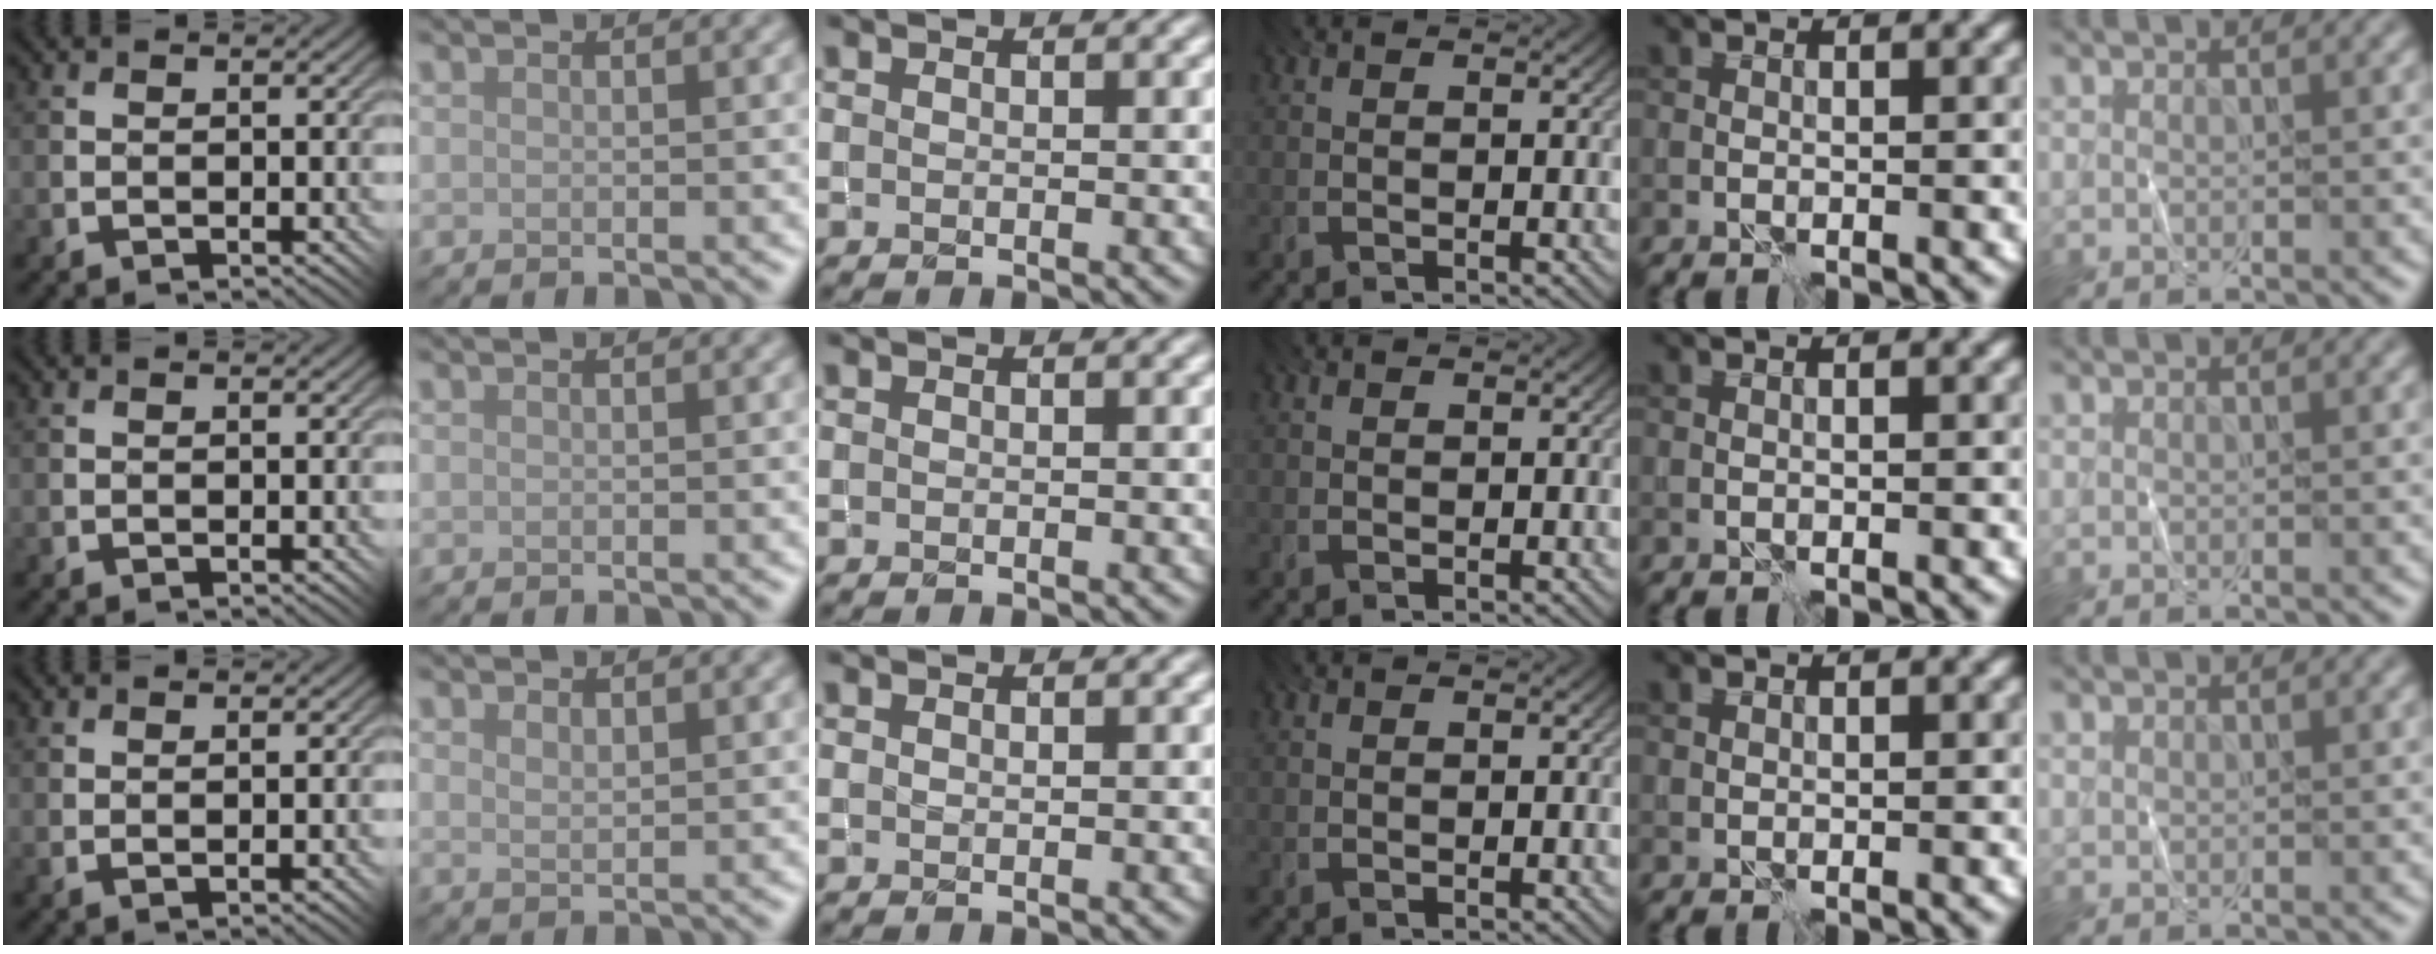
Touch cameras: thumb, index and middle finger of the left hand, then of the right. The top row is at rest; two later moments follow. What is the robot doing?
{"motion": "fold", "object": "shorts"}